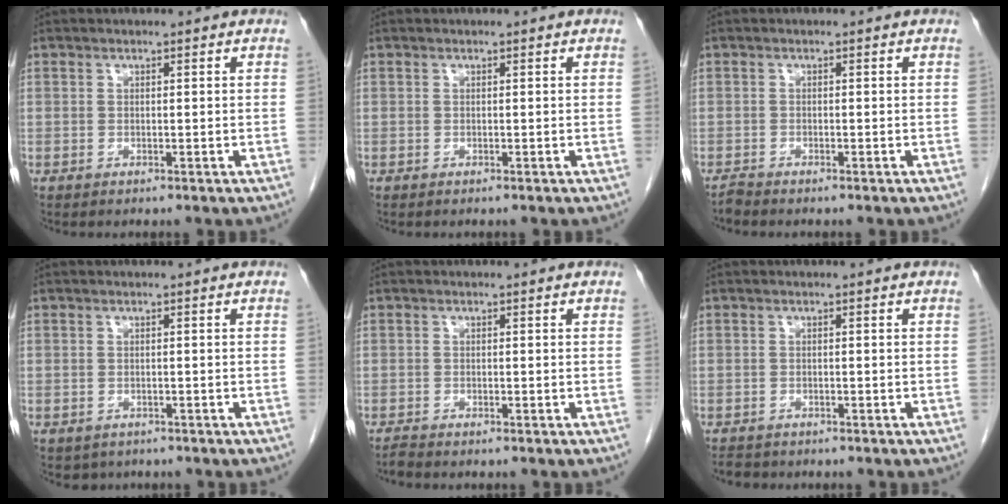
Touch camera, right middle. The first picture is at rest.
{"total": 0.0}
{"total": 0.9, "force": [-0.9, -0.1, 0.0], "torque": [-0.006, -0.004, -0.016]}
{"total": 2.2, "force": [-1.6, 1.5, 0.3], "torque": [-0.004, 0.003, -0.018]}
{"total": 0.8, "force": [-0.8, 0.0, 0.2], "torque": [-0.012, -0.003, -0.015]}
{"total": 2.1, "force": [-1.9, 0.9, 0.3], "torque": [-0.009, -0.003, -0.029]}